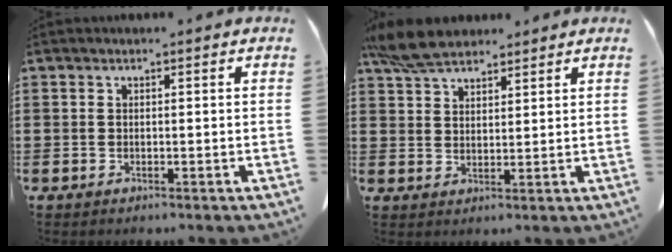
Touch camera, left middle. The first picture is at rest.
{"total": 6.8, "force": [5.8, 2.3, 2.8], "torque": [-0.073, -0.005, 0.110]}